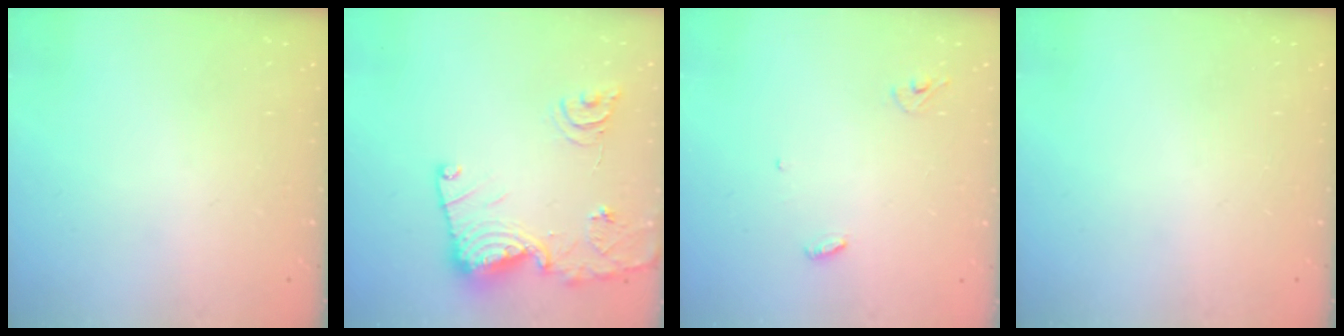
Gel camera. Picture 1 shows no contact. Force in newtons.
{"total": 18.1, "press": 18.0, "slide": 2.0}
{"total": 3.7, "press": 3.6, "slide": 0.3}
{"total": 0.0}